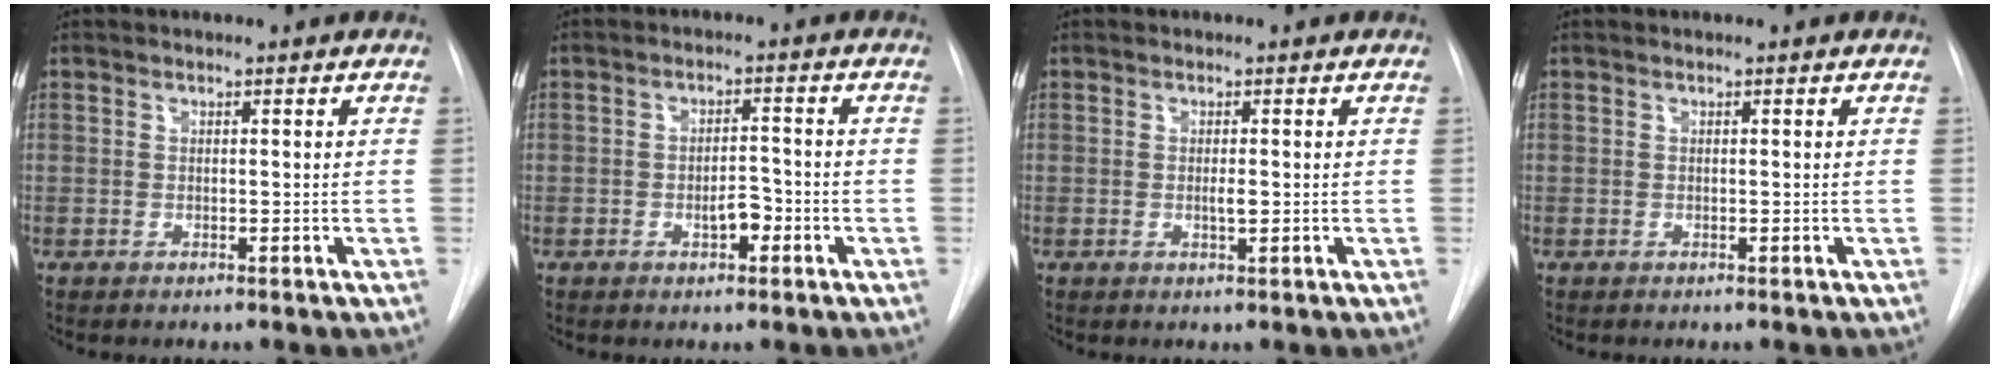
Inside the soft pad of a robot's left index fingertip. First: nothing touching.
{"total": 3.1, "force": [-1.4, 1.4, 2.4], "torque": [-0.031, 0.004, -0.020]}
{"total": 1.1, "force": [-0.1, 0.3, 1.0], "torque": [-0.018, -0.003, 0.000]}
{"total": 0.0}